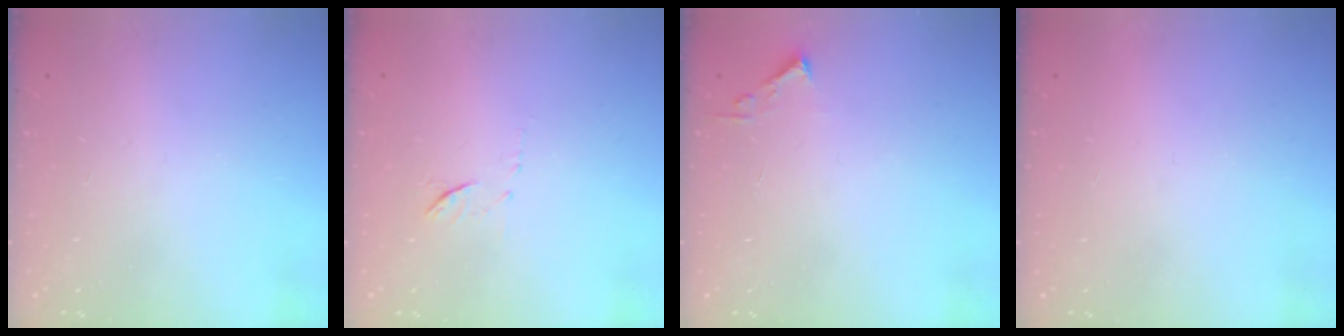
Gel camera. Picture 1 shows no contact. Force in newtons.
{"total": 6.3, "press": 6.3, "slide": 0.7}
{"total": 2.4, "press": 2.4, "slide": 0.3}
{"total": 1.5, "press": 1.5, "slide": 0.1}